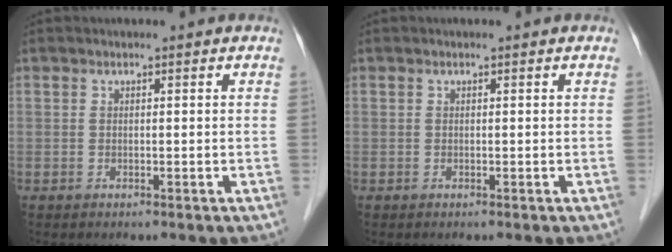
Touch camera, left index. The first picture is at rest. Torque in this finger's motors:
{"motor_torque": [0.00, 0.01, 0.00, 0.00]}